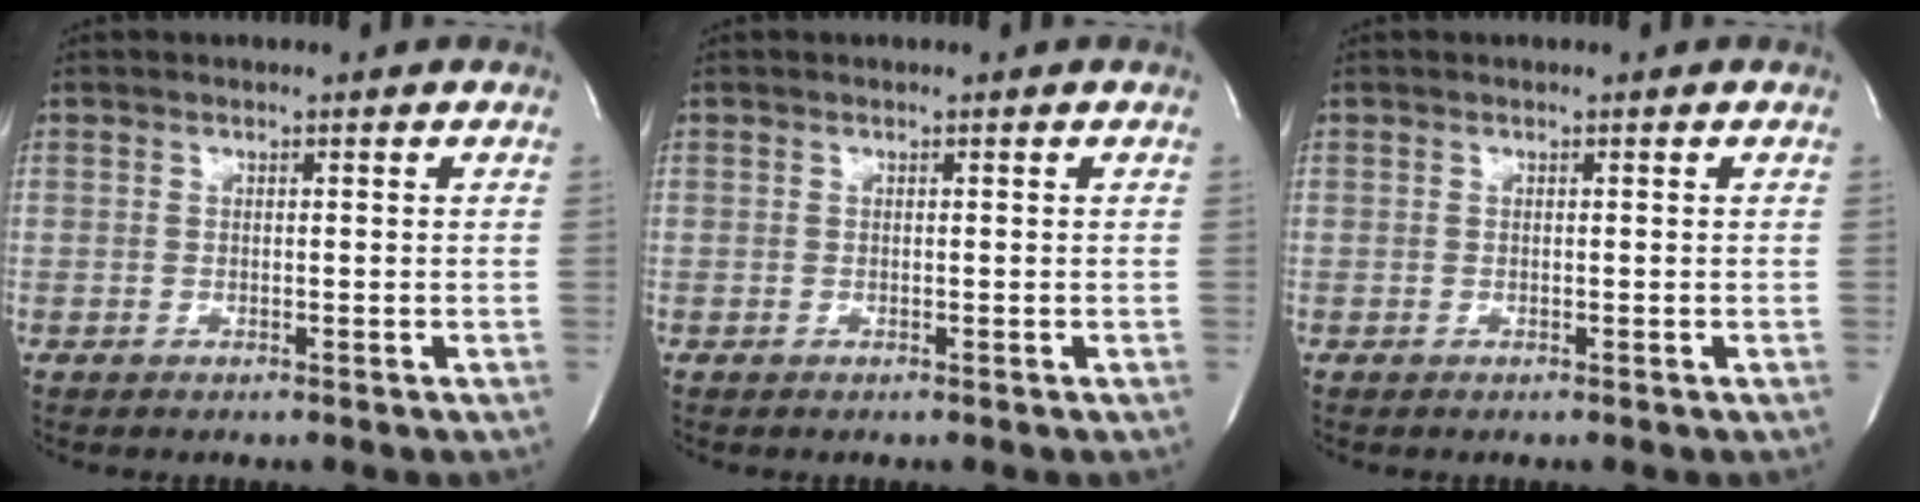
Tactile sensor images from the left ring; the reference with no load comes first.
{"total": 0.0}
{"total": 0.0}